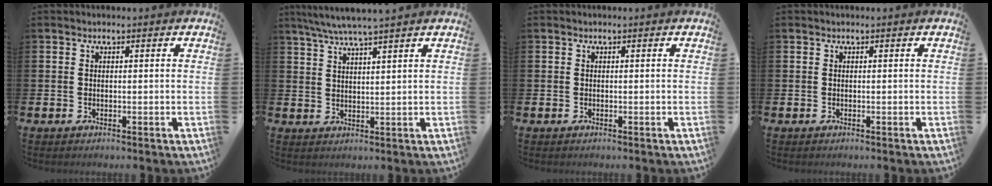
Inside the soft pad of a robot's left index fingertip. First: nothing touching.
{"total": 4.7, "force": [4.3, -0.4, 1.8], "torque": [-0.054, -0.012, 0.077]}
{"total": 0.0}
{"total": 0.0}